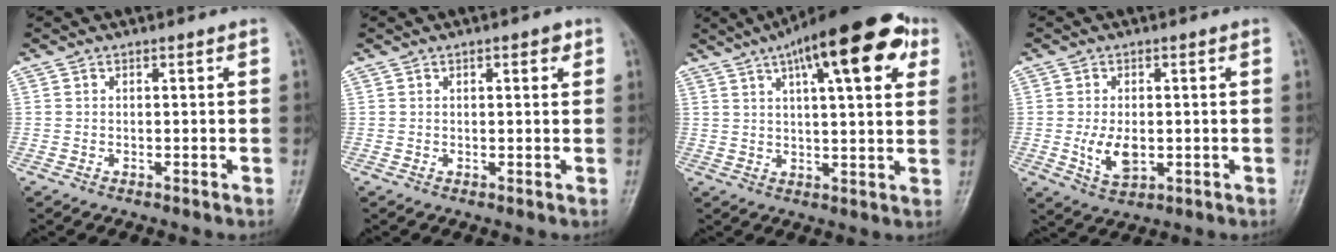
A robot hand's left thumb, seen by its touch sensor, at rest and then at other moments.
{"total": 2.6, "force": [1.2, 1.0, 2.0], "torque": [-0.020, -0.001, 0.013]}
{"total": 19.9, "force": [9.5, 6.2, 16.4], "torque": [-0.224, 0.006, 0.135]}
{"total": 5.8, "force": [-0.6, 3.5, 4.6], "torque": [-0.081, -0.010, -0.005]}